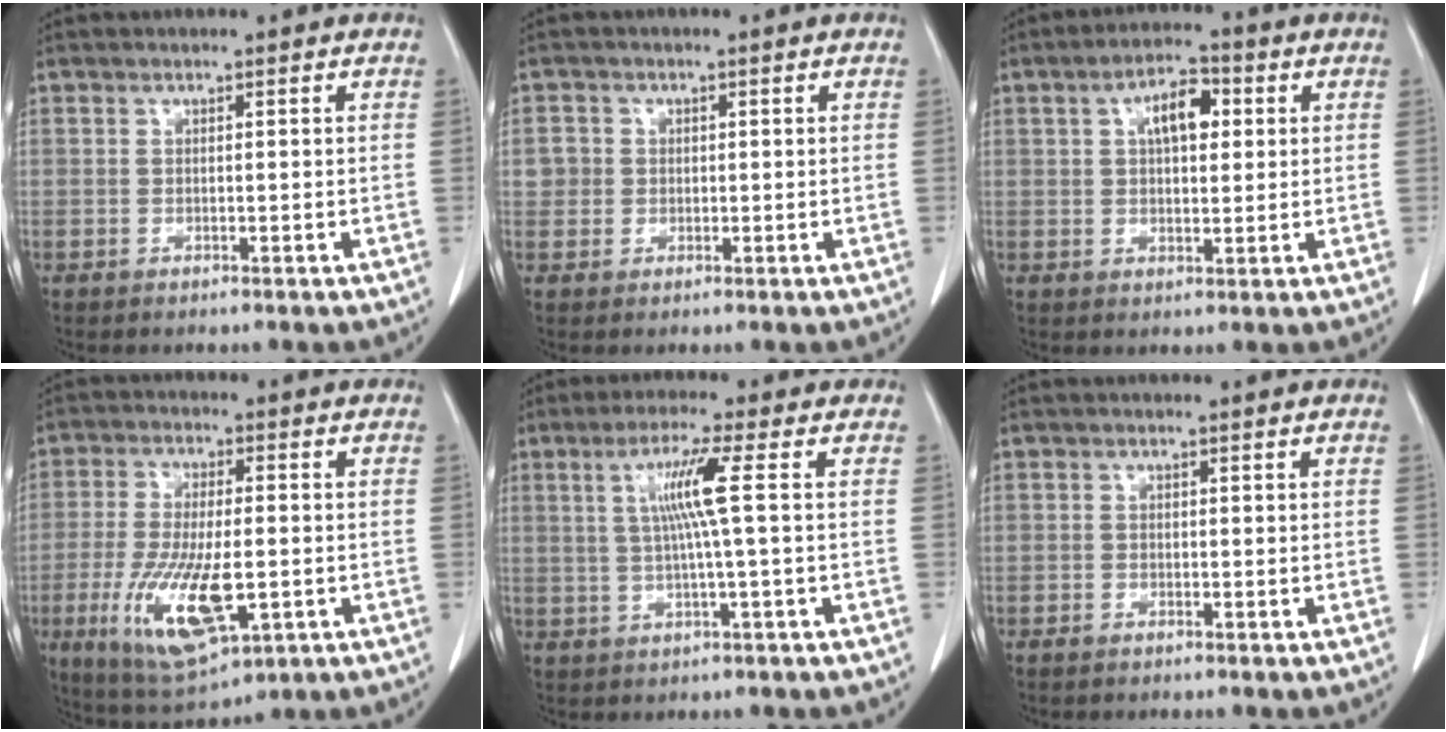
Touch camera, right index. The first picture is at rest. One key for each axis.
{"total": 3.2, "fx": 0.2, "fy": 3.1, "fz": 0.5, "tx": 0.003, "ty": 0.013, "tz": 0.004}
{"total": 7.0, "fx": 1.9, "fy": 3.3, "fz": 5.9, "tx": -0.106, "ty": 0.017, "tz": 0.032}
{"total": 14.9, "fx": -4.0, "fy": 4.9, "fz": 13.4, "tx": -0.266, "ty": -0.019, "tz": -0.058}
{"total": 6.7, "fx": 1.0, "fy": -0.8, "fz": 6.6, "tx": -0.125, "ty": 0.006, "tz": 0.025}
{"total": 1.1, "fx": -0.7, "fy": 0.6, "fz": 0.6, "tx": -0.011, "ty": 0.001, "tz": -0.009}